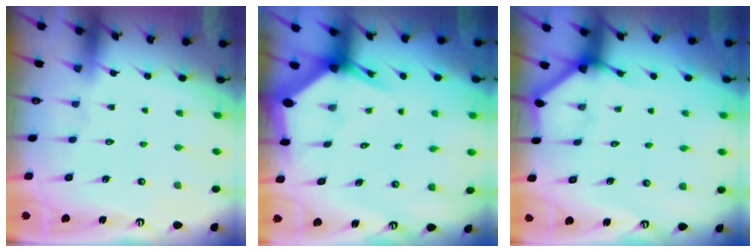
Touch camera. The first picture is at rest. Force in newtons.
{"total": 3.9, "press": 3.9, "slide": 0.5}
{"total": 2.5, "press": 2.5, "slide": 0.2}